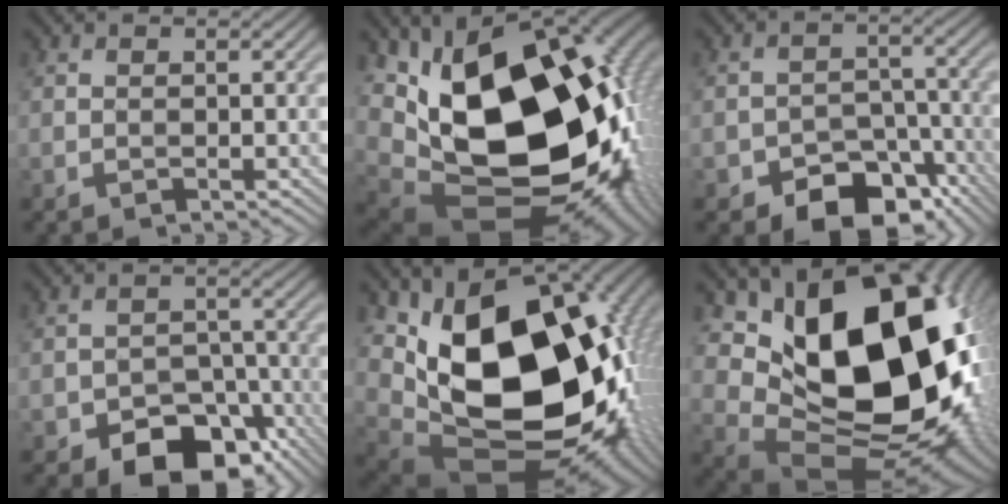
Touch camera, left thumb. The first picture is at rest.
{"total": 23.1, "force": [1.9, 15.0, 17.4], "torque": [-0.356, -0.057, 0.084]}
{"total": 10.8, "force": [-7.2, 6.4, 5.0], "torque": [-0.064, -0.012, -0.113]}
{"total": 11.8, "force": [-7.5, 7.1, 5.8], "torque": [-0.082, -0.015, -0.113]}
{"total": 20.3, "force": [1.6, 13.7, 15.0], "torque": [-0.294, -0.066, 0.071]}
{"total": 19.9, "force": [4.1, 13.3, 14.2], "torque": [-0.242, -0.039, 0.110]}